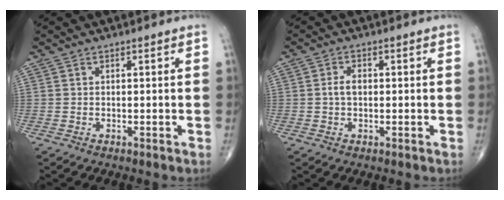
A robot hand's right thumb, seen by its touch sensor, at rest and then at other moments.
{"total": 2.5, "force": [0.0, 1.6, 2.0], "torque": [-0.038, 0.008, -0.003]}